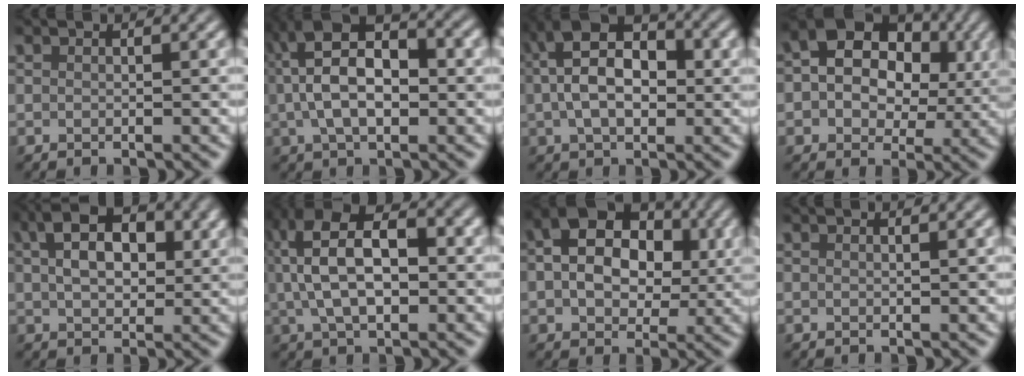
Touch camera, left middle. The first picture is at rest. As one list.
[{"total": 8.8, "force": [0.7, 4.5, 7.6], "torque": [-0.144, 0.022, 0.003]}, {"total": 8.2, "force": [0.9, 4.6, 6.6], "torque": [-0.127, 0.020, 0.005]}, {"total": 11.7, "force": [2.7, 8.7, 7.4], "torque": [-0.099, 0.040, 0.023]}, {"total": 6.6, "force": [2.1, 4.0, 4.9], "torque": [-0.086, 0.018, 0.025]}, {"total": 9.7, "force": [1.6, 4.9, 8.2], "torque": [-0.162, 0.022, 0.020]}, {"total": 10.6, "force": [1.7, 7.4, 7.4], "torque": [-0.112, 0.034, 0.010]}, {"total": 0.7, "force": [0.5, 0.2, 0.5], "torque": [-0.001, 0.002, 0.007]}]